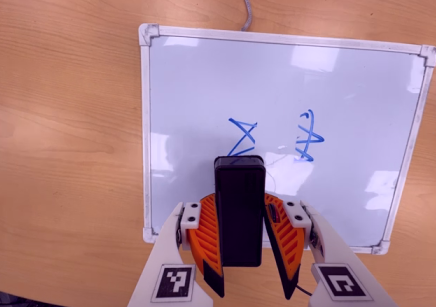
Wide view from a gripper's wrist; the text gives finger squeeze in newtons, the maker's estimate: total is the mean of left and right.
{"total": 8.1, "left": 7.6, "right": 8.5}